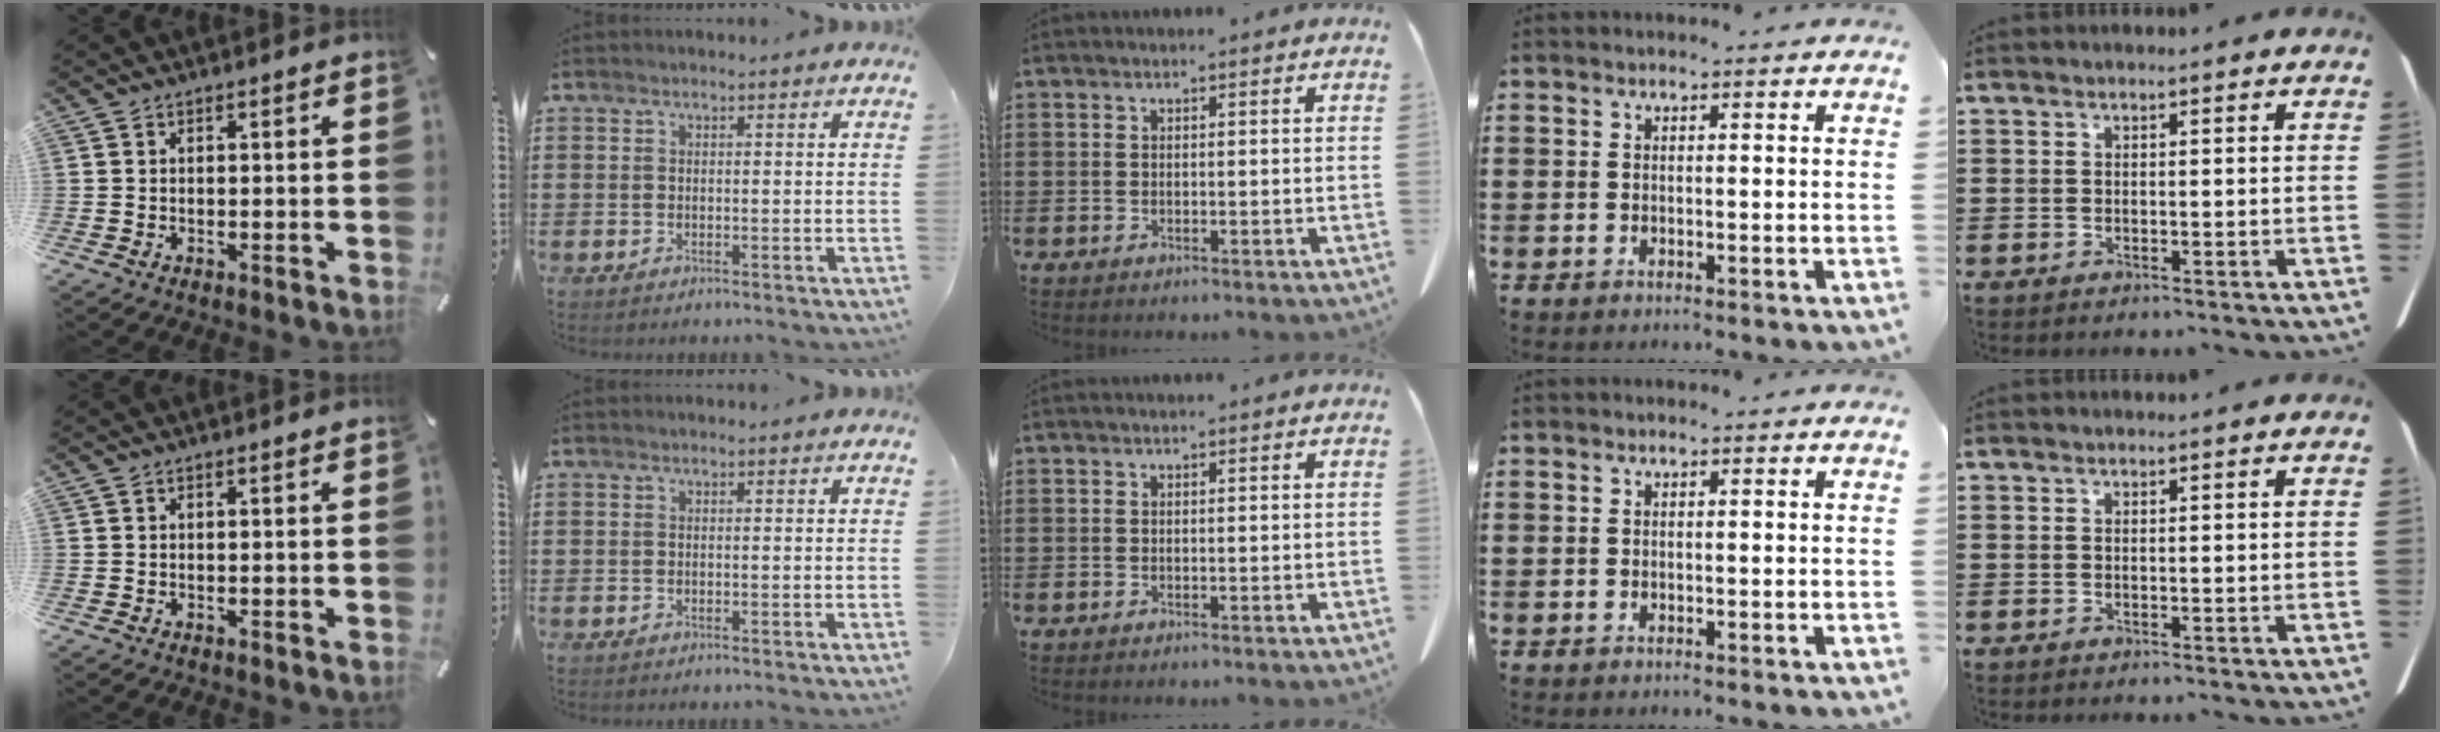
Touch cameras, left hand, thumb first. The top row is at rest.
{}